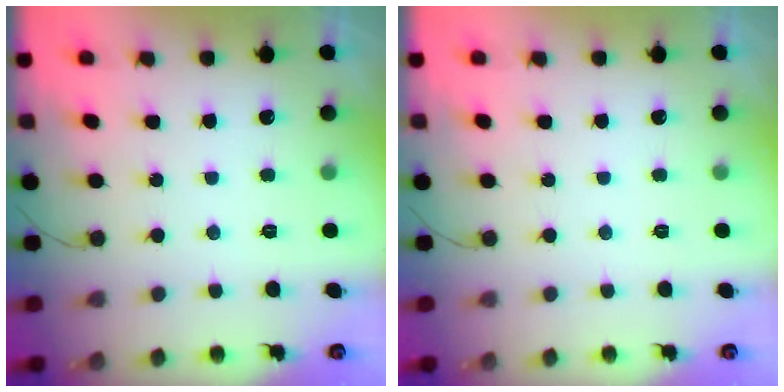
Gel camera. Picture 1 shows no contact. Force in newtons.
{"total": 0.0}